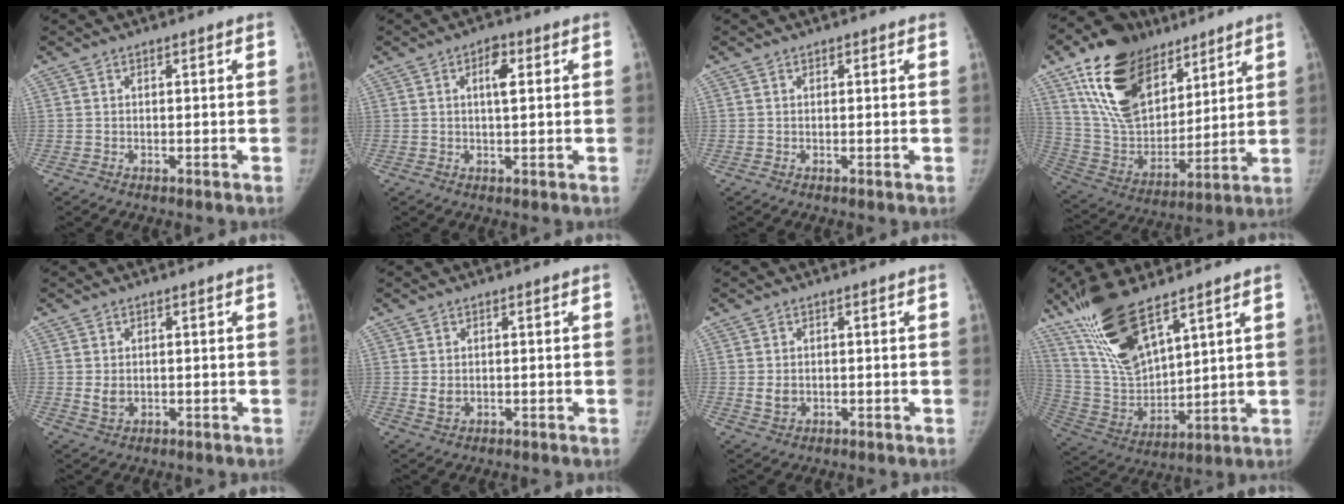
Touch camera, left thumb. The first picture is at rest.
{"total": 3.9, "force": [1.2, 1.8, 3.3], "torque": [-0.045, 0.001, 0.015]}
{"total": 0.5, "force": [0.3, 0.4, 0.0], "torque": [0.003, -0.002, 0.002]}
{"total": 24.7, "force": [14.2, 14.4, 14.2], "torque": [-0.219, -0.041, 0.259]}
{"total": 2.8, "force": [0.0, 2.1, 1.8], "torque": [-0.025, -0.004, 0.006]}
{"total": 2.2, "force": [0.0, 1.7, 1.4], "torque": [-0.019, -0.003, 0.004]}
{"total": 2.7, "force": [-0.1, 2.2, 1.7], "torque": [-0.023, -0.002, 0.003]}
{"total": 18.0, "force": [11.9, 5.9, 12.1], "torque": [-0.221, -0.052, 0.243]}